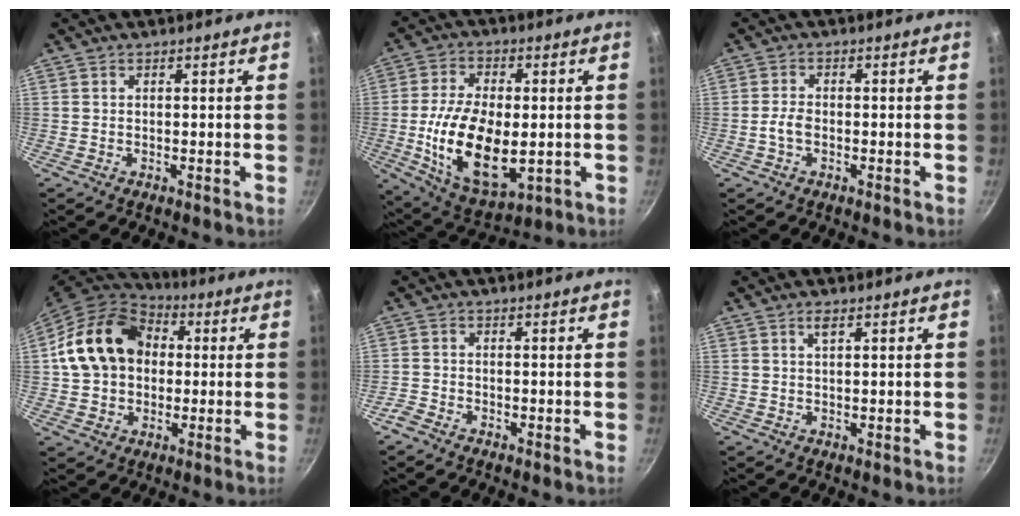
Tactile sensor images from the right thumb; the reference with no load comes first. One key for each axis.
{"total": 18.0, "fx": -1.9, "fy": 10.0, "fz": 14.9, "tx": -0.263, "ty": -0.005, "tz": -0.022}
{"total": 2.8, "fx": -0.8, "fy": 1.7, "fz": 2.0, "tx": -0.040, "ty": 0.014, "tz": -0.019}
{"total": 17.1, "fx": 2.3, "fy": 13.4, "fz": 10.4, "tx": -0.163, "ty": 0.031, "tz": 0.032}
{"total": 2.3, "fx": -1.9, "fy": 1.1, "fz": 0.8, "tx": -0.027, "ty": 0.012, "tz": -0.040}
{"total": 1.5, "fx": 0.8, "fy": 0.5, "fz": 1.2, "tx": -0.020, "ty": -0.002, "tz": 0.014}